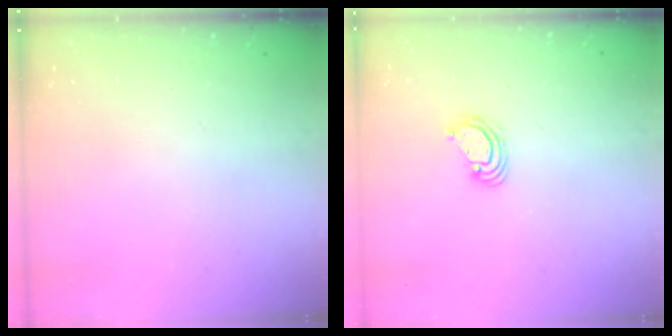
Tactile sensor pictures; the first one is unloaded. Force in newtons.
{"total": 3.7, "press": 3.7, "slide": 0.3}